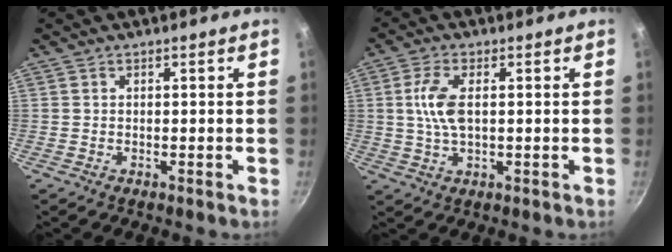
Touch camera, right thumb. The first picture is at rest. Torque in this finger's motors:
{"motor_torque": [-0.09, 0.26, 0.48, -0.04, 0.15]}